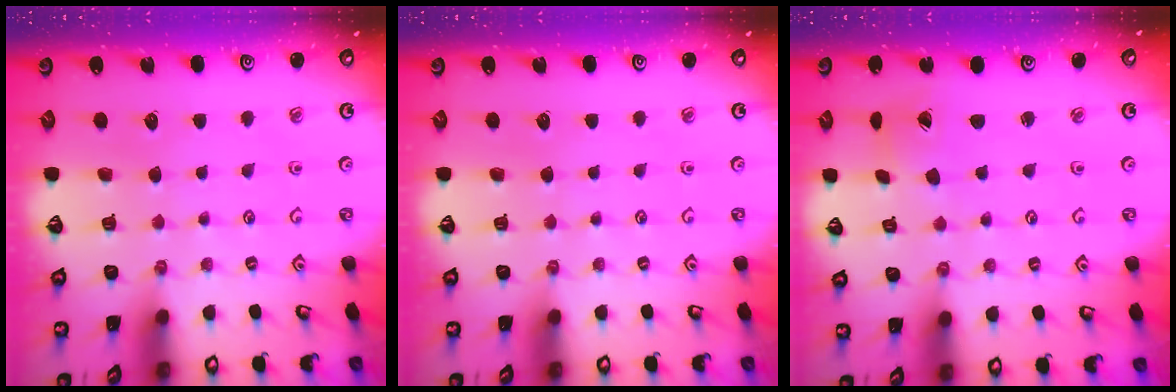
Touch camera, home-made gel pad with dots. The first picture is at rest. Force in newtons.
{"total": 0.0}
{"total": 2.2, "press": 2.2, "slide": 0.3}